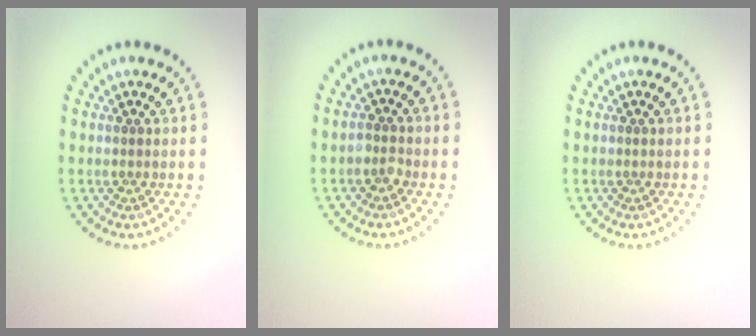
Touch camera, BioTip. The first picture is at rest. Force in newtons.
{"total": 1.2, "press": 1.1, "slide": 0.3}
{"total": 0.0}